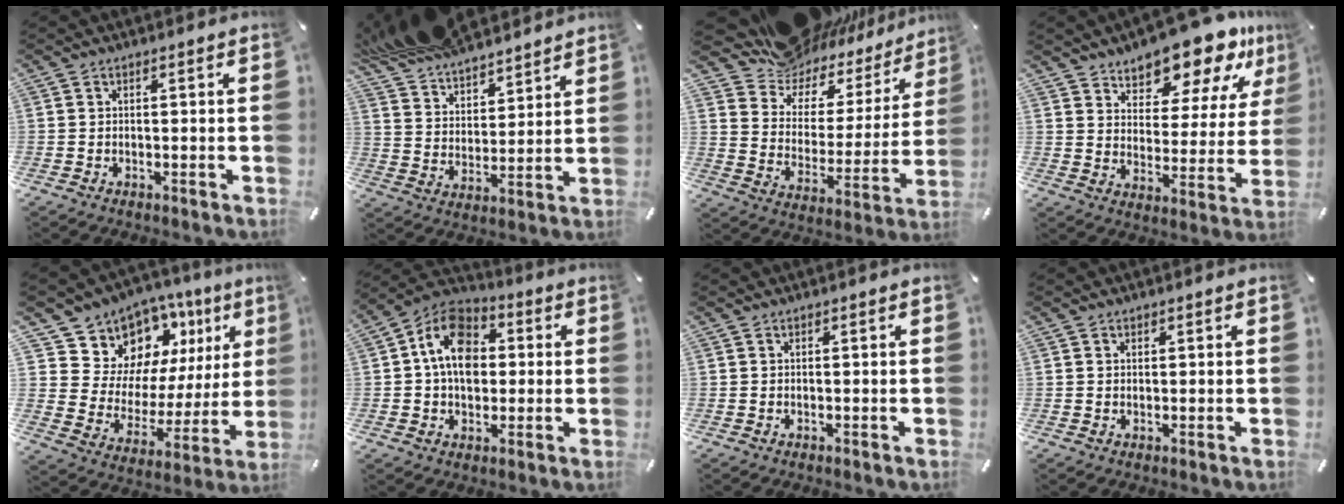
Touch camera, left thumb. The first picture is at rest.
{"total": 11.8, "force": [10.8, 4.3, 2.1], "torque": [-0.083, -0.075, 0.206]}
{"total": 11.3, "force": [9.9, 5.4, -0.2], "torque": [-0.012, -0.115, 0.167]}
{"total": 14.8, "force": [12.8, 5.7, 4.8], "torque": [-0.075, -0.110, 0.219]}
{"total": 12.6, "force": [9.1, 8.4, 2.3], "torque": [-0.038, -0.105, 0.164]}
{"total": 12.6, "force": [0.5, 9.9, 7.8], "torque": [-0.133, 0.013, 0.007]}
{"total": 0.0}
{"total": 0.8, "force": [0.4, 0.7, 0.1], "torque": [0.006, -0.002, 0.005]}